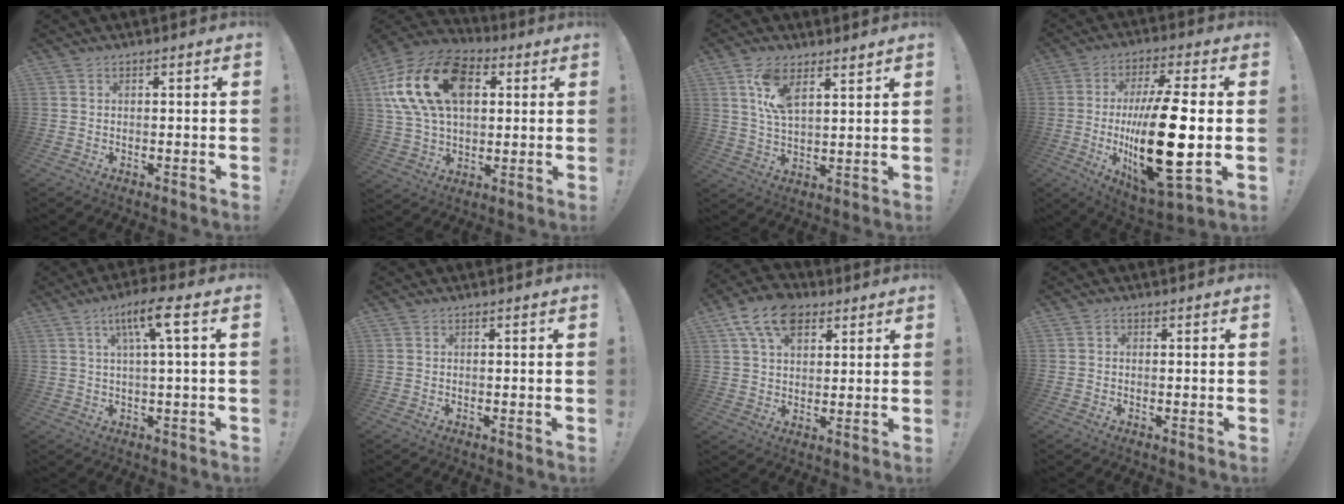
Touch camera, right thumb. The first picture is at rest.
{"total": 23.1, "force": [7.1, 15.4, 15.8], "torque": [-0.295, -0.012, 0.130]}
{"total": 9.4, "force": [5.7, 4.0, 6.3], "torque": [-0.118, -0.015, 0.105]}
{"total": 24.5, "force": [-1.9, 7.5, 23.2], "torque": [-0.435, -0.019, -0.033]}
{"total": 8.9, "force": [2.8, 0.9, 8.3], "torque": [-0.142, 0.000, 0.040]}
{"total": 0.0}
{"total": 12.4, "force": [6.3, 8.1, 7.1], "torque": [-0.118, -0.014, 0.118]}
{"total": 0.6, "force": [-0.3, 0.4, 0.3], "torque": [-0.011, 0.004, -0.004]}